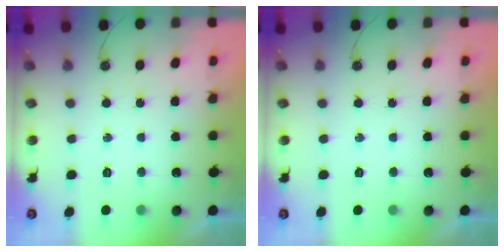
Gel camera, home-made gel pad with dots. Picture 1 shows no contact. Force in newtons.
{"total": 0.0}